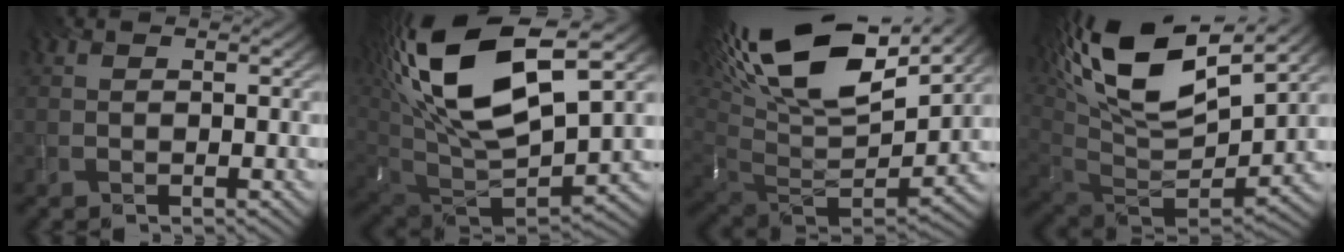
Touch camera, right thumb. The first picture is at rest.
{"total": 18.9, "force": [8.4, 9.0, 14.4], "torque": [-0.322, 0.023, 0.163]}
{"total": 19.2, "force": [9.8, 9.2, 13.7], "torque": [-0.278, 0.034, 0.161]}
{"total": 18.9, "force": [10.7, 7.9, 13.4], "torque": [-0.283, 0.042, 0.178]}